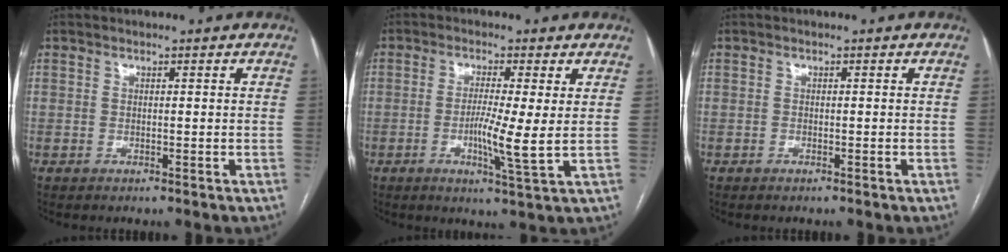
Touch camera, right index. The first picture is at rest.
{"total": 6.4, "force": [-0.5, -0.4, 6.4], "torque": [-0.117, -0.015, -0.012]}
{"total": 0.0}